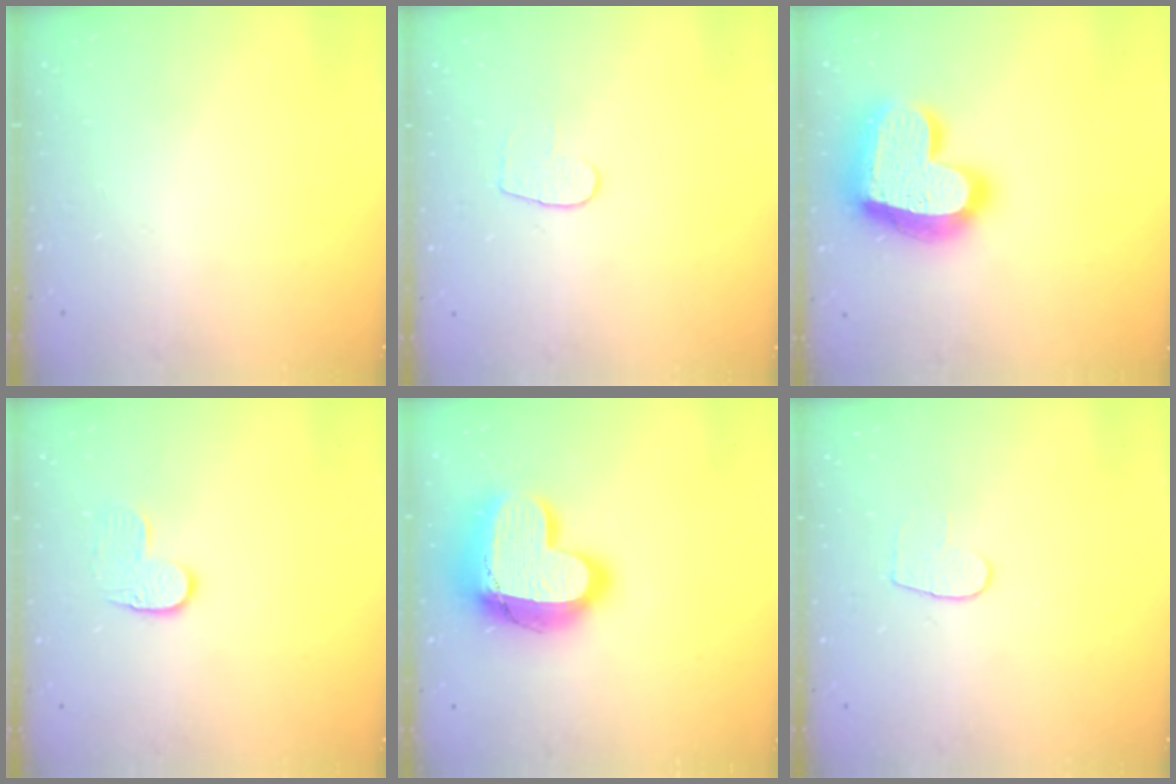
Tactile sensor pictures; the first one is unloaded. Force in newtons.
{"total": 5.4, "press": 5.4, "slide": 0.3}
{"total": 24.6, "press": 24.5, "slide": 1.9}
{"total": 6.7, "press": 6.7, "slide": 0.5}
{"total": 20.3, "press": 20.3, "slide": 1.5}
{"total": 5.4, "press": 5.4, "slide": 0.3}